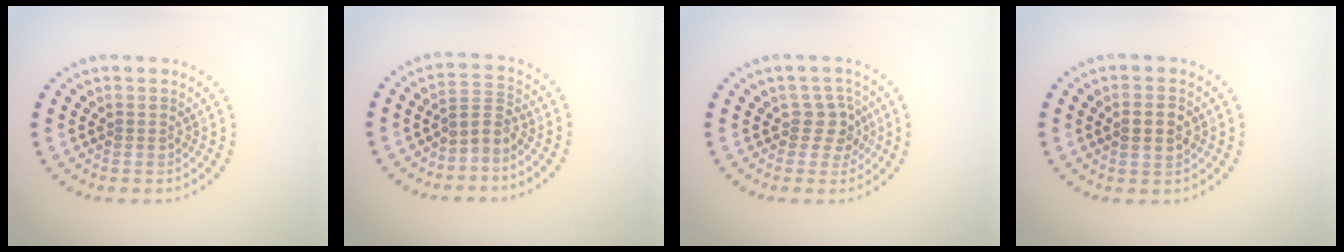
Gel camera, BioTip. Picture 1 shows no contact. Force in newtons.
{"total": 2.1, "press": 1.5, "slide": 1.6}
{"total": 2.5, "press": 2.0, "slide": 1.5}
{"total": 2.5, "press": 2.5, "slide": 0.3}